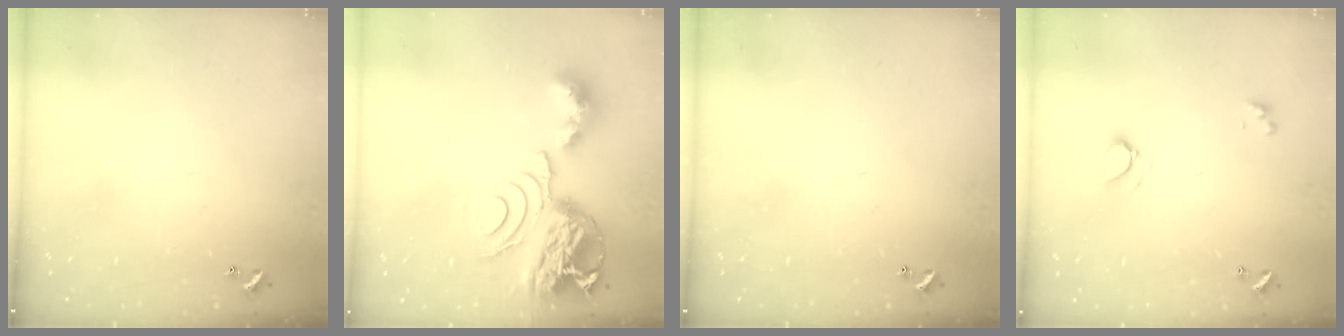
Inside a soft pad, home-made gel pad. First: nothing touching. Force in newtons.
{"total": 10.6, "press": 10.6, "slide": 1.3}
{"total": 0.0}
{"total": 2.6, "press": 2.5, "slide": 0.5}